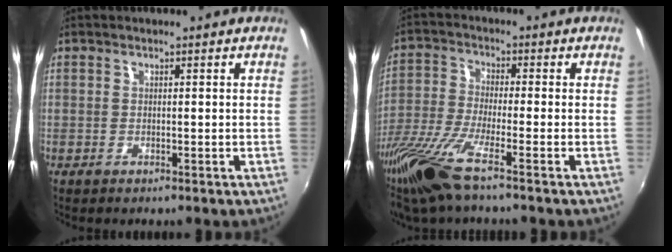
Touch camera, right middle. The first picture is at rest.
{"total": 12.5, "force": [-9.0, 0.7, 8.7], "torque": [-0.195, -0.038, -0.175]}